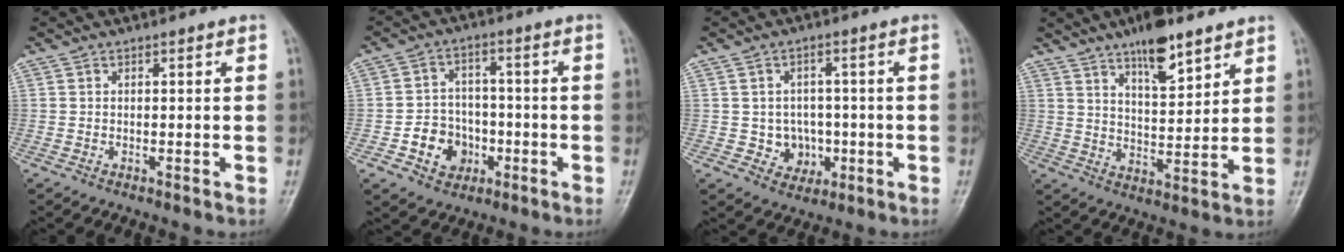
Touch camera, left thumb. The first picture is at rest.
{"total": 8.2, "force": [-2.7, 7.0, 3.3], "torque": [-0.020, 0.024, -0.045]}
{"total": 5.7, "force": [-0.8, 5.2, 2.0], "torque": [0.005, 0.012, -0.005]}
{"total": 10.7, "force": [7.3, 3.6, 6.9], "torque": [-0.089, -0.046, 0.122]}